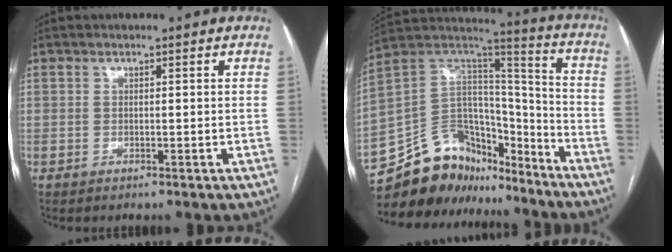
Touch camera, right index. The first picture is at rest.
{"total": 18.4, "force": [-15.6, 8.5, 5.0], "torque": [-0.087, 0.080, -0.258]}